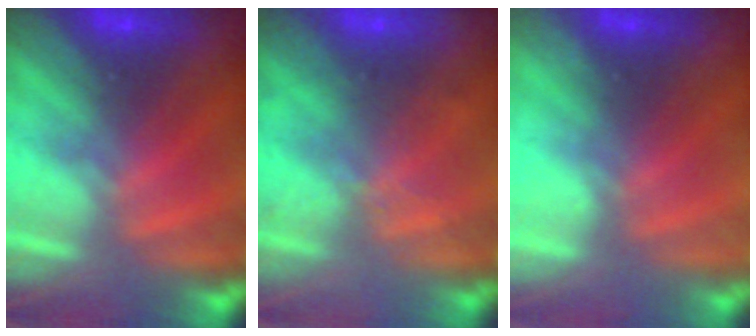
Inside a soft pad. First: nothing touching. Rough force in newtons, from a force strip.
{"total": 2.2}
{"total": 2.2}